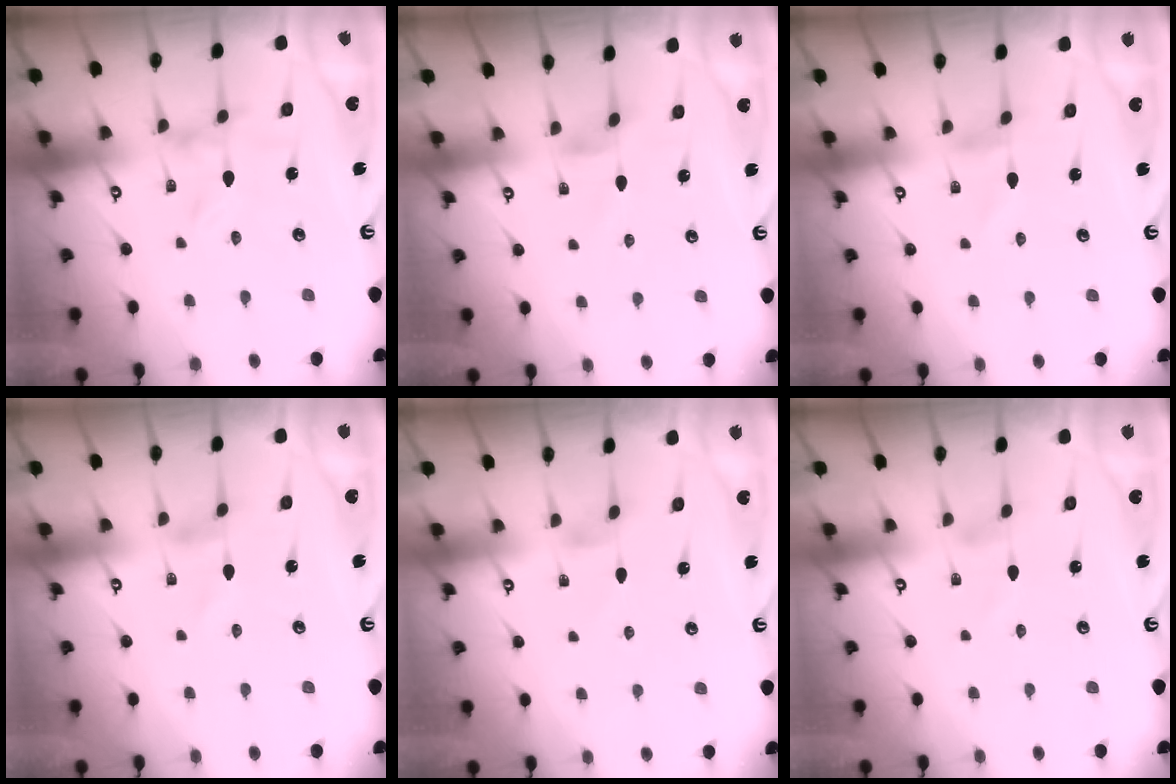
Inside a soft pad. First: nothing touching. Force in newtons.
{"total": 3.0, "press": 2.9, "slide": 0.5}
{"total": 0.7, "press": 0.7, "slide": 0.2}
{"total": 1.2, "press": 1.1, "slide": 0.1}
{"total": 2.4, "press": 2.3, "slide": 0.4}
{"total": 1.4, "press": 1.4, "slide": 0.2}